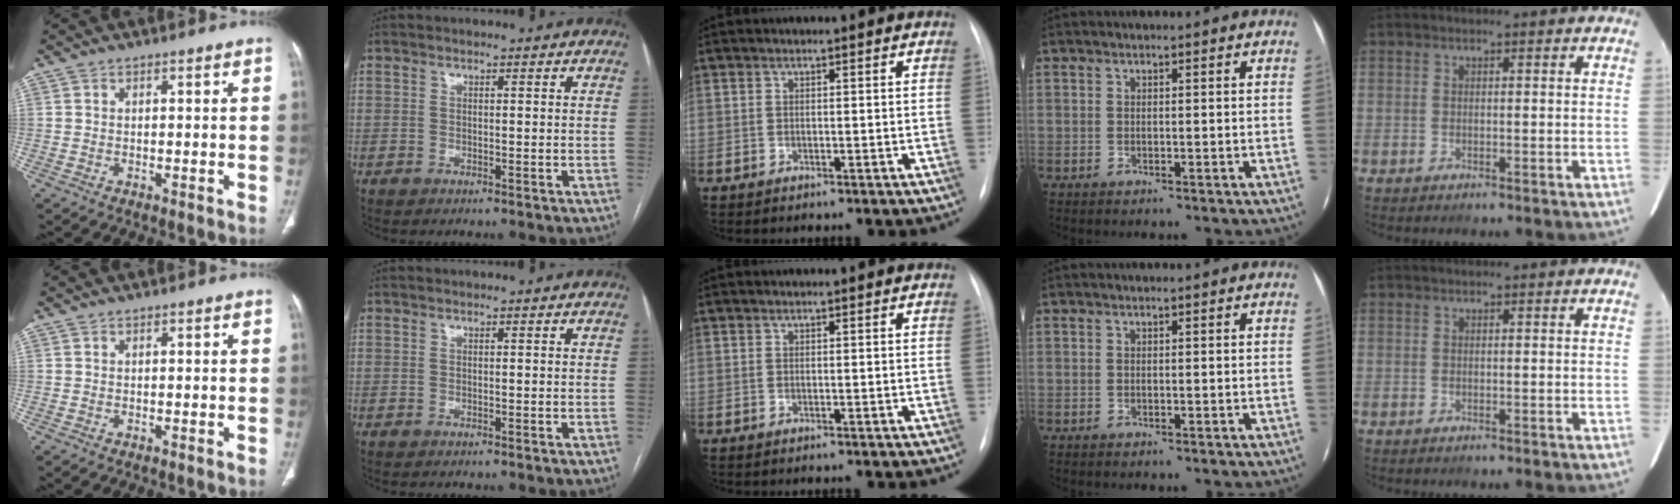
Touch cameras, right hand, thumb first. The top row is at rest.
{}